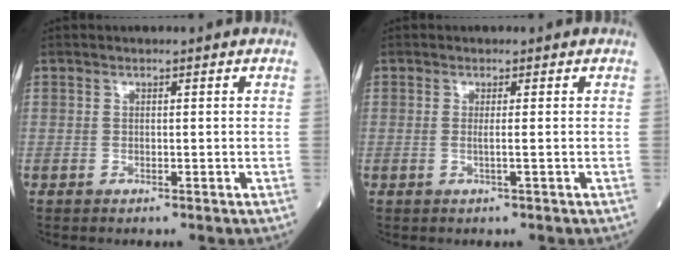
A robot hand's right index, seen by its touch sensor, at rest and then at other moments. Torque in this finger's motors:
{"motor_torque": [-0.15, -0.21, -0.02, 0.00]}